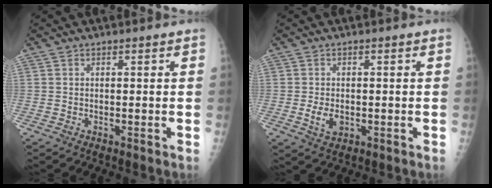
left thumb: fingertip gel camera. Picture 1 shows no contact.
{"total": 3.7, "force": [-1.0, 2.5, 2.6], "torque": [-0.044, -0.003, -0.012]}